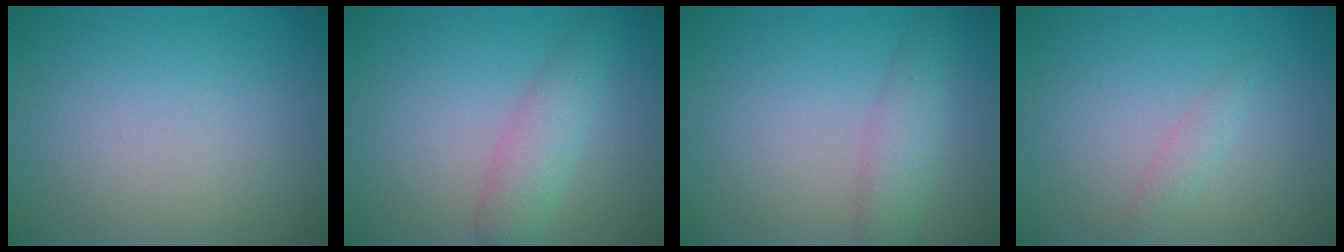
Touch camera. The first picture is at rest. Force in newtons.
{"total": 3.0, "press": 3.0, "slide": 0.1}
{"total": 2.5, "press": 2.5, "slide": 0.0}
{"total": 1.2, "press": 1.2, "slide": 0.0}